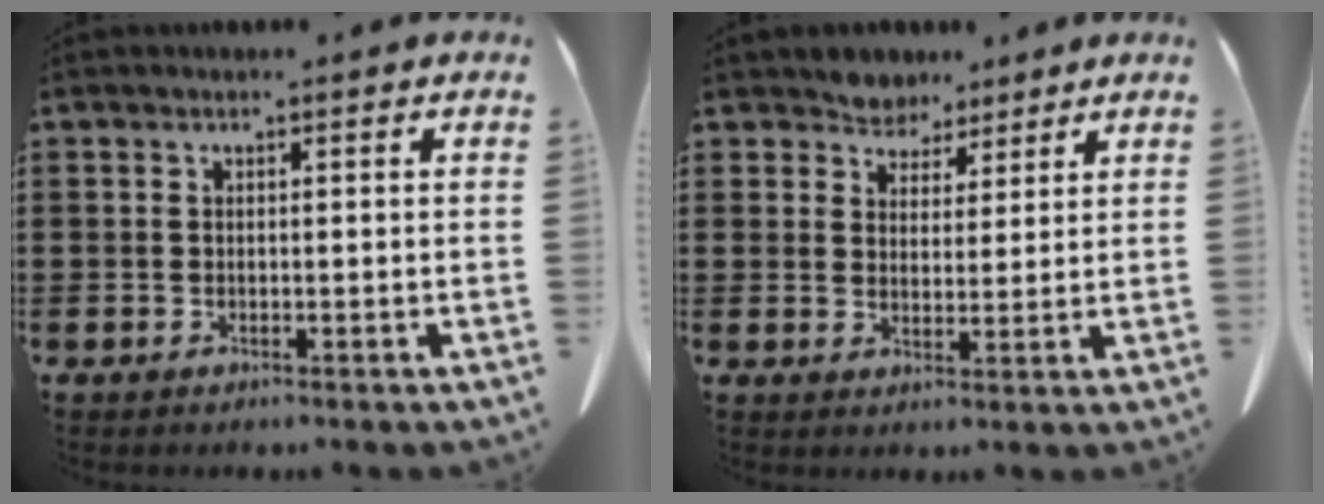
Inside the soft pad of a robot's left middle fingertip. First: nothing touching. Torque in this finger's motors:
{"motor_torque": [-0.03, 0.02, 0.04, 0.01]}